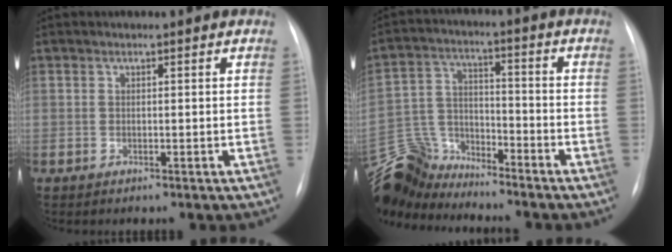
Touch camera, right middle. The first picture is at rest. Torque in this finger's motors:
{"motor_torque": [0.34, -0.80, -0.03, -0.05]}